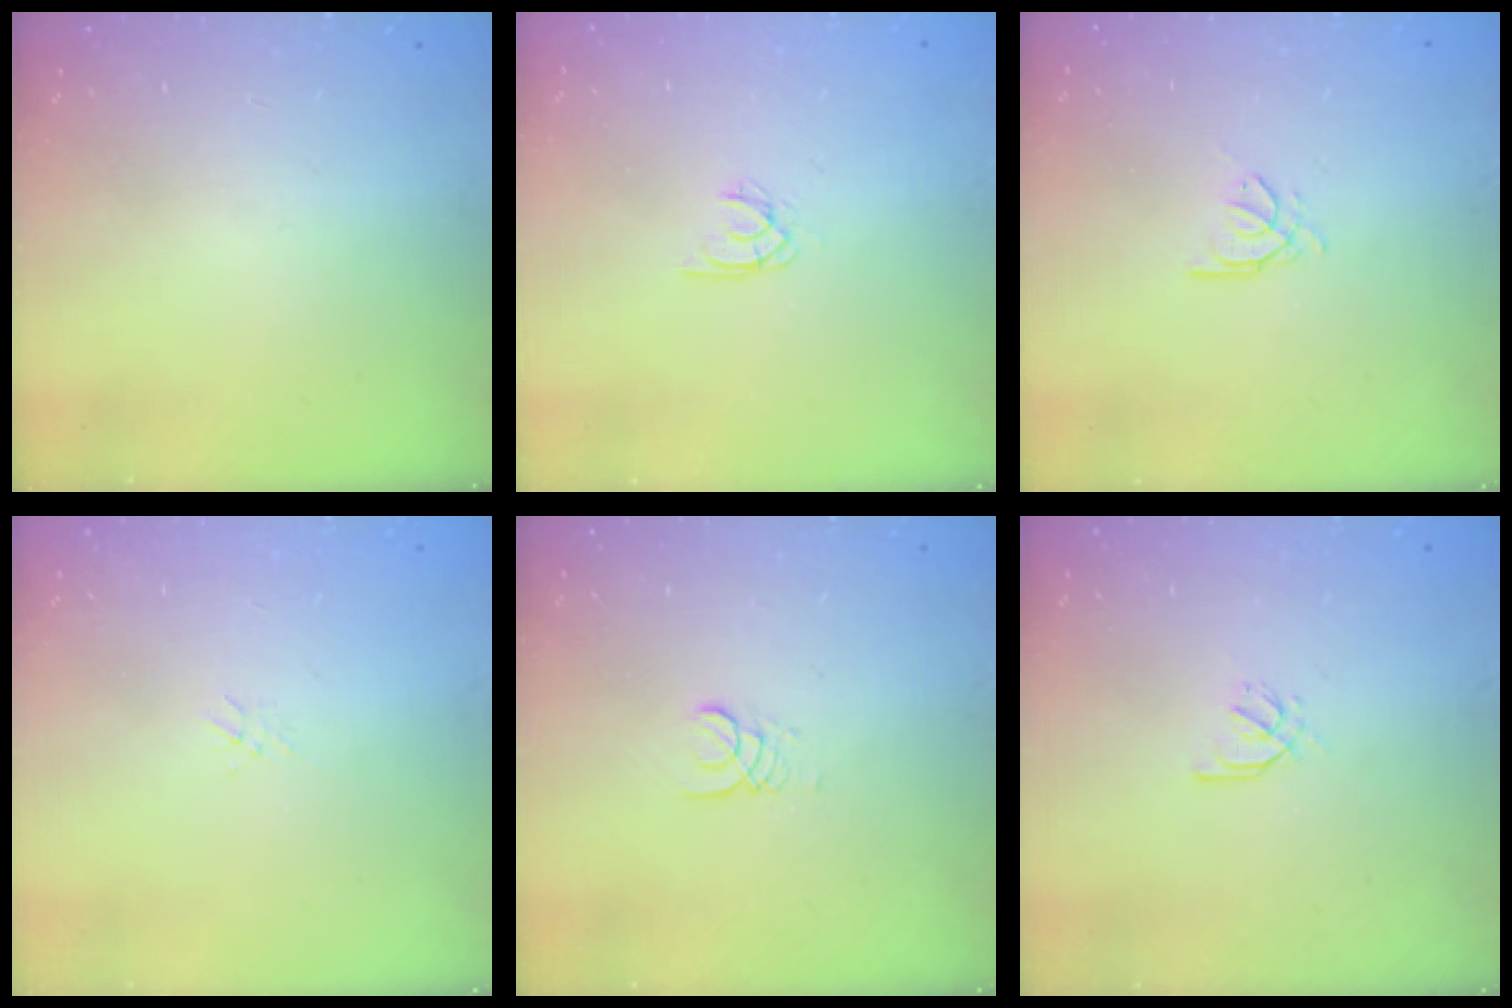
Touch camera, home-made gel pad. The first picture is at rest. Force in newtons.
{"total": 1.7, "press": 1.7, "slide": 0.1}
{"total": 0.7, "press": 0.6, "slide": 0.3}
{"total": 1.2, "press": 1.1, "slide": 0.3}
{"total": 1.4, "press": 1.4, "slide": 0.2}
{"total": 2.1, "press": 2.0, "slide": 0.7}